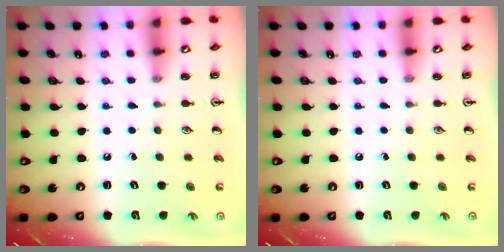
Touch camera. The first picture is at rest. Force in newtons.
{"total": 0.0}